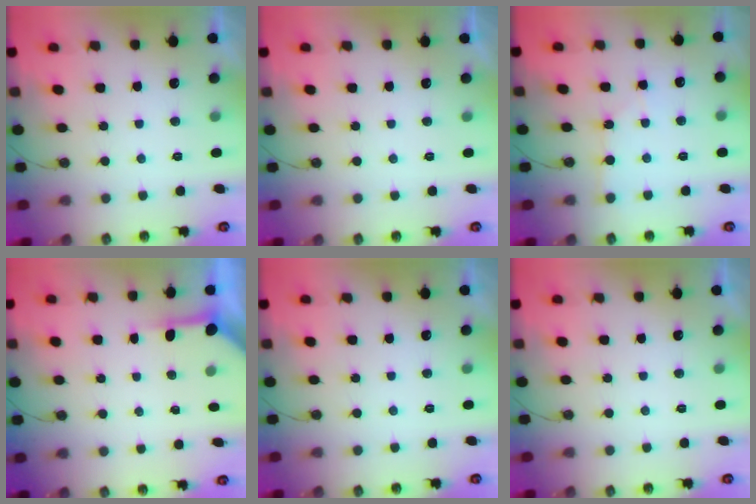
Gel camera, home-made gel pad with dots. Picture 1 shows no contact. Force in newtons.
{"total": 0.0}
{"total": 3.0, "press": 3.0, "slide": 0.4}
{"total": 3.9, "press": 3.8, "slide": 0.4}
{"total": 0.0}
{"total": 0.0}